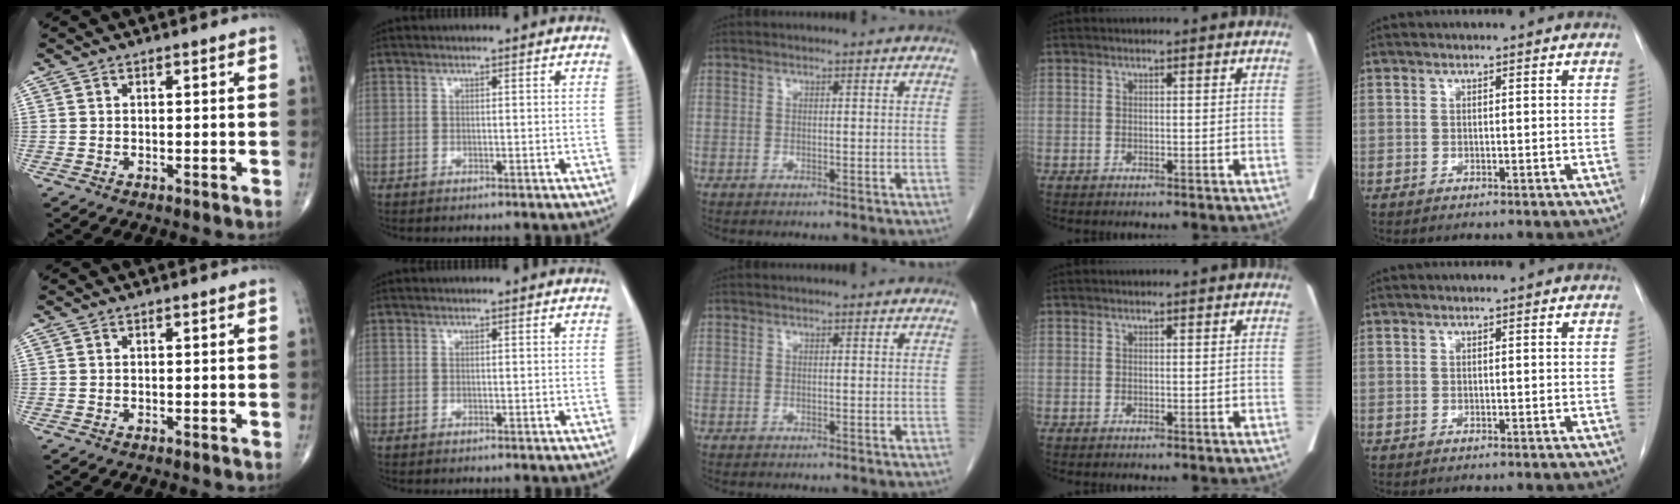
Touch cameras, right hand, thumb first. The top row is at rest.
{}